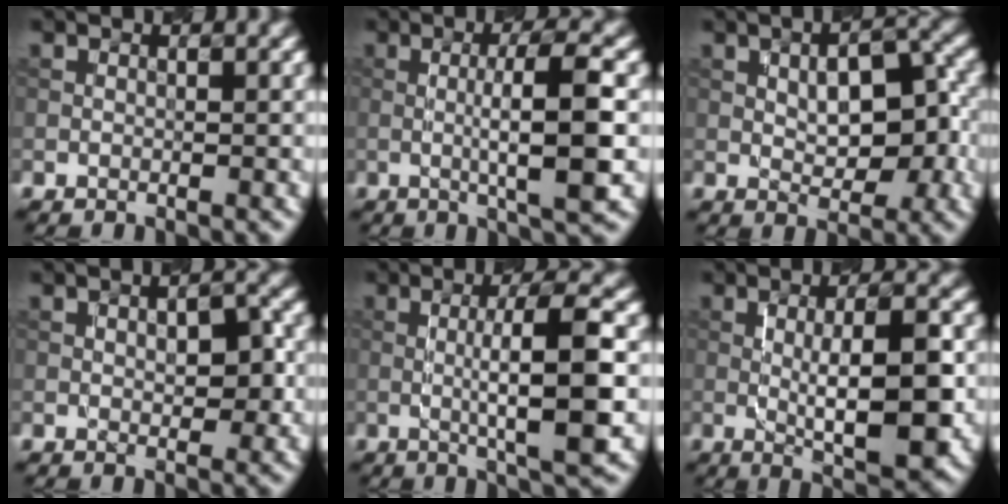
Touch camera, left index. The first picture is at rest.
{"total": 6.4, "force": [-0.2, 1.1, 6.3], "torque": [-0.098, 0.004, -0.005]}
{"total": 6.0, "force": [0.2, 2.9, 5.3], "torque": [-0.075, 0.003, 0.005]}
{"total": 3.1, "force": [0.3, 1.4, 2.7], "torque": [-0.040, 0.001, 0.005]}
{"total": 7.4, "force": [-0.3, 1.3, 7.3], "torque": [-0.111, 0.006, -0.005]}
{"total": 7.8, "force": [-0.5, 1.9, 7.5], "torque": [-0.113, 0.000, -0.005]}